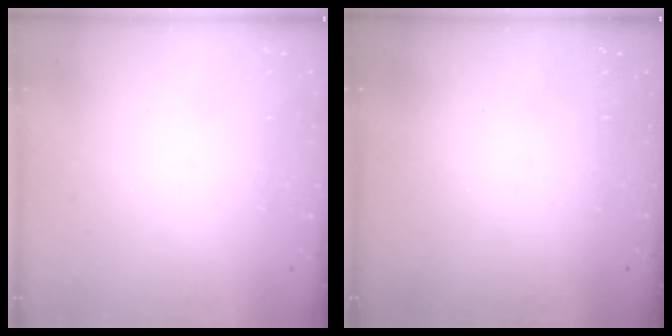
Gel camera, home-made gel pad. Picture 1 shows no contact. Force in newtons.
{"total": 0.0}